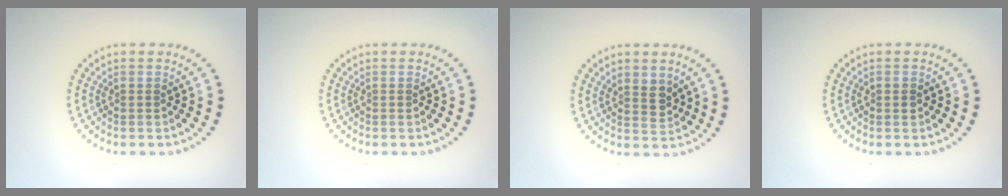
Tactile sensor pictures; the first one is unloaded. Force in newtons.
{"total": 0.0}
{"total": 2.2, "press": 1.8, "slide": 1.2}
{"total": 1.0, "press": 1.0, "slide": 0.1}